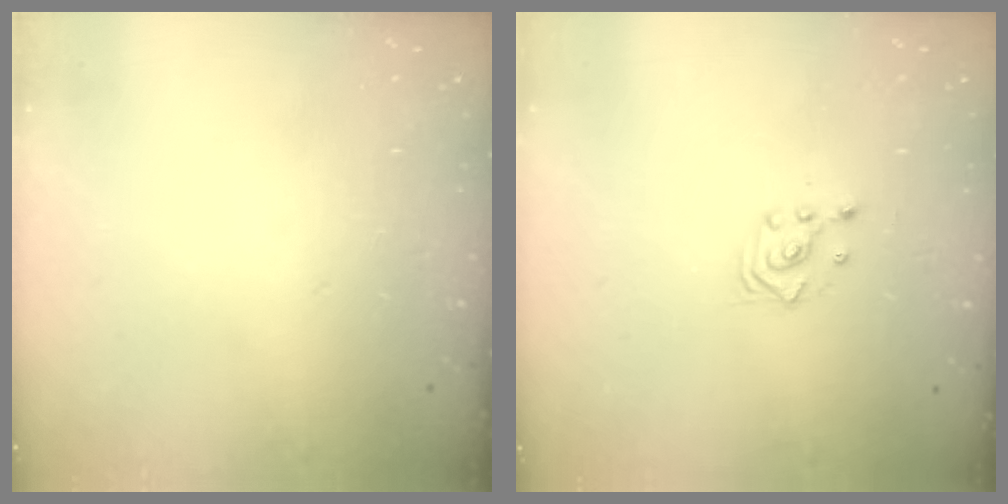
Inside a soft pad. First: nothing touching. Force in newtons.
{"total": 2.5, "press": 2.5, "slide": 0.3}